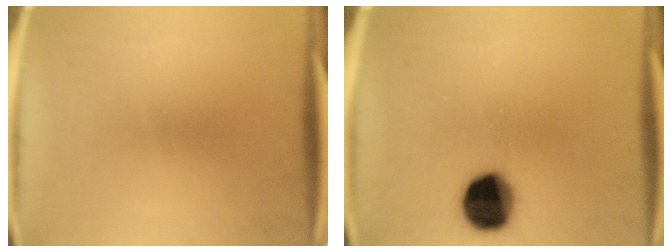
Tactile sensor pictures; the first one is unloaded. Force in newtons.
{"total": 12.8}